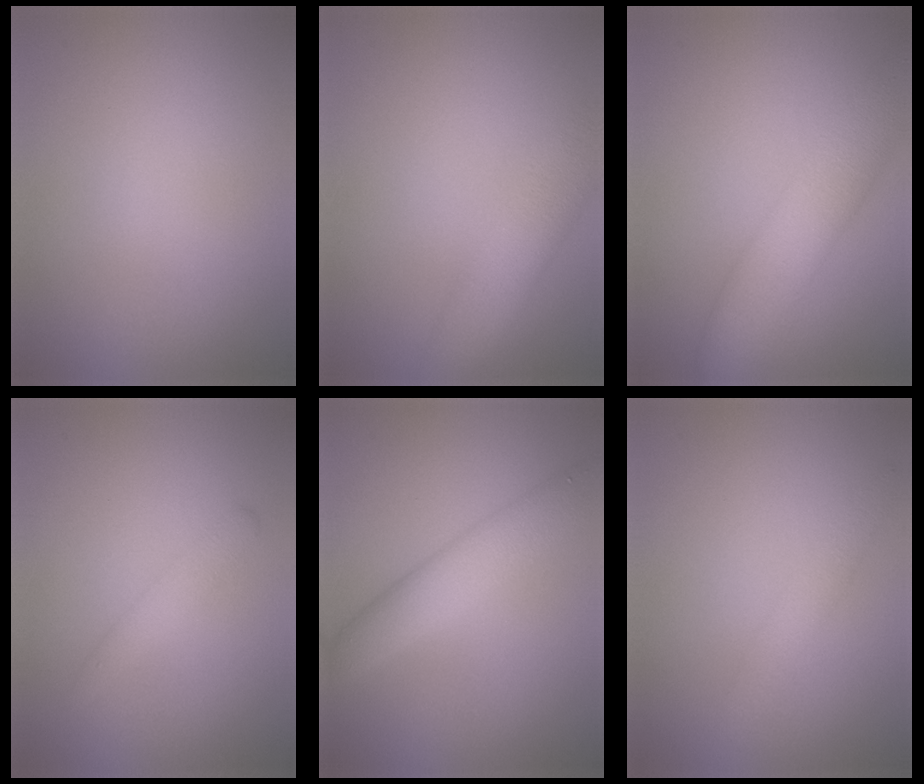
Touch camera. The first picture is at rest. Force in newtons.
{"total": 5.4, "press": 5.3, "slide": 0.6}
{"total": 6.9, "press": 6.9, "slide": 0.3}
{"total": 1.6, "press": 1.6, "slide": 0.1}
{"total": 4.8, "press": 4.8, "slide": 0.3}
{"total": 2.7, "press": 2.7, "slide": 0.2}